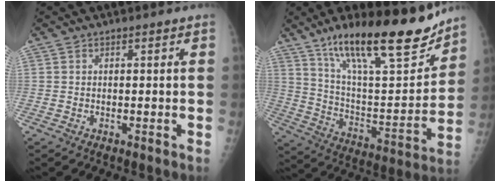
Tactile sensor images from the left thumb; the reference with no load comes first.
{"total": 25.2, "force": [17.8, 6.8, 16.6], "torque": [-0.235, -0.073, 0.297]}